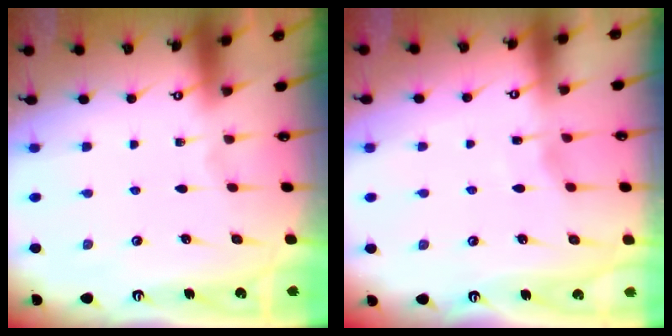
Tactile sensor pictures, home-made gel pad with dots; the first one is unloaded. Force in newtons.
{"total": 3.0, "press": 2.9, "slide": 0.3}